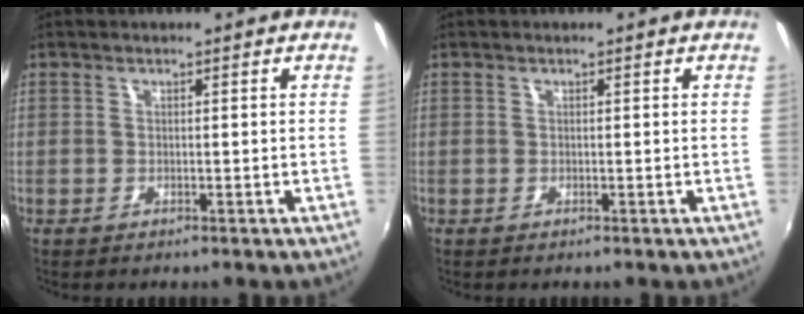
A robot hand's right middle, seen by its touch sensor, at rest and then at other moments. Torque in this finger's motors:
{"motor_torque": [-0.19, -0.07, -0.02, 0.00]}